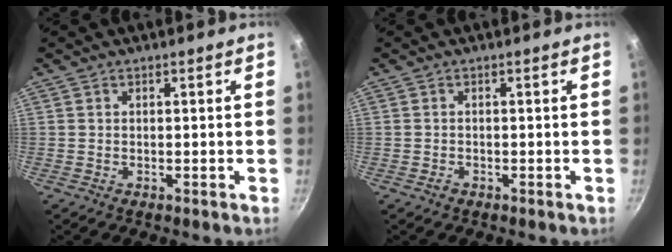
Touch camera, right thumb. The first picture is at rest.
{"total": 0.9, "force": [-0.6, 0.5, 0.4], "torque": [-0.009, 0.003, -0.009]}